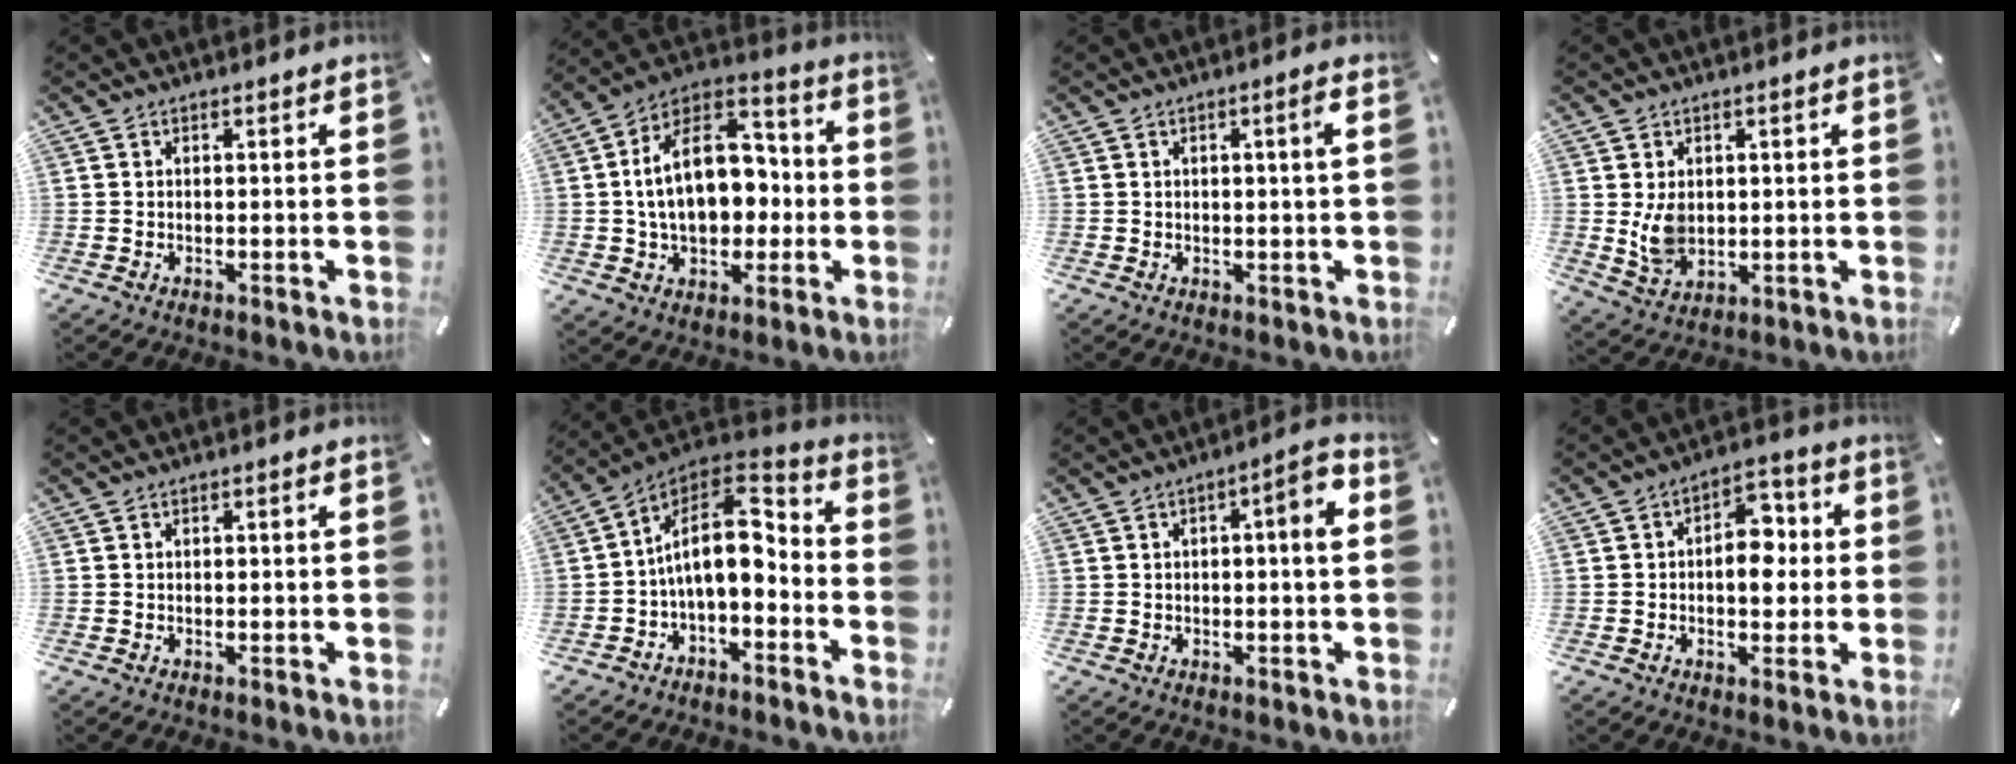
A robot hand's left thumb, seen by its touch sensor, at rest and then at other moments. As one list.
[{"total": 18.9, "force": [0.1, 13.4, 13.4], "torque": [-0.222, 0.002, 0.003]}, {"total": 2.3, "force": [0.5, 0.2, 2.3], "torque": [-0.042, 0.001, 0.007]}, {"total": 6.8, "force": [0.7, 5.2, 4.3], "torque": [-0.085, -0.010, 0.009]}, {"total": 0.6, "force": [0.1, 0.4, 0.5], "torque": [-0.008, 0.002, 0.000]}, {"total": 13.7, "force": [-0.7, 8.5, 10.7], "torque": [-0.188, -0.001, -0.015]}, {"total": 5.0, "force": [0.4, 1.5, 4.8], "torque": [-0.070, 0.004, 0.001]}, {"total": 9.4, "force": [0.0, 6.3, 7.1], "torque": [-0.084, 0.002, -0.005]}]